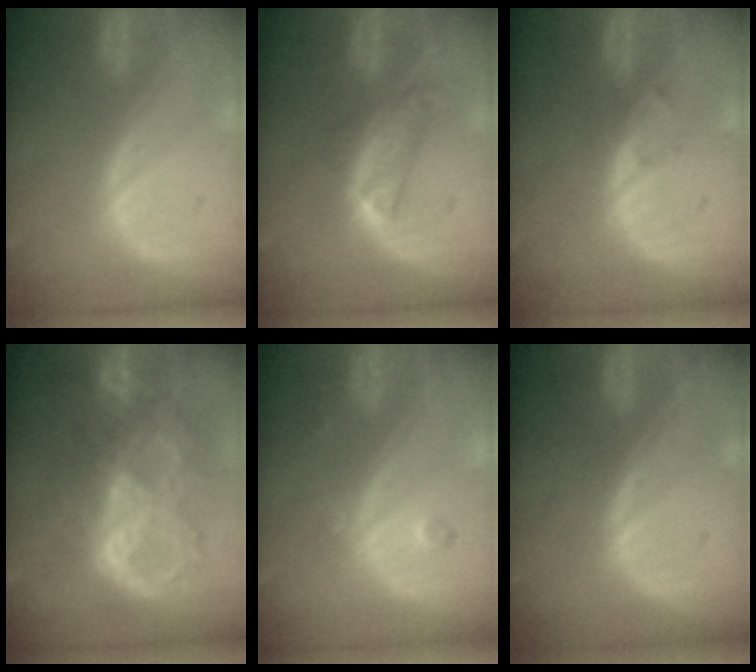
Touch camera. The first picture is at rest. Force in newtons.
{"total": 4.0, "press": 4.0, "slide": 0.6}
{"total": 1.1, "press": 0.8, "slide": 0.7}
{"total": 10.5, "press": 8.9, "slide": 5.7}
{"total": 2.1, "press": 1.8, "slide": 1.1}
{"total": 0.0}